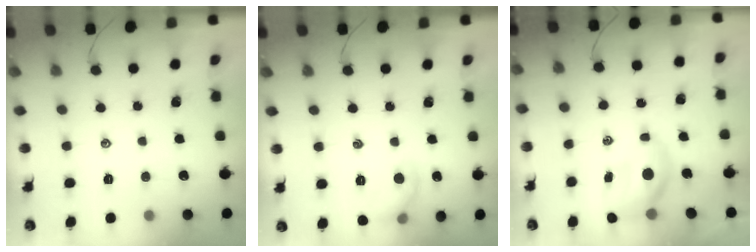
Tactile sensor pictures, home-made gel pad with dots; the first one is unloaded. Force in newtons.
{"total": 7.2, "press": 7.1, "slide": 1.2}
{"total": 7.0, "press": 6.8, "slide": 1.4}